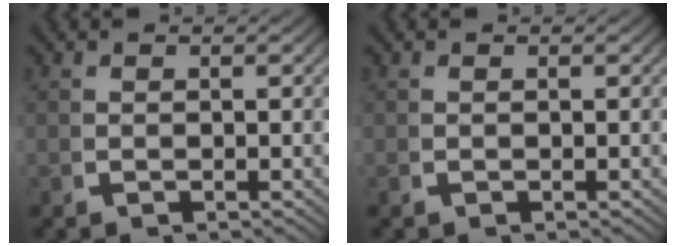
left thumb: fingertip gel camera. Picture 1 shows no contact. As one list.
[{"total": 0.0}]